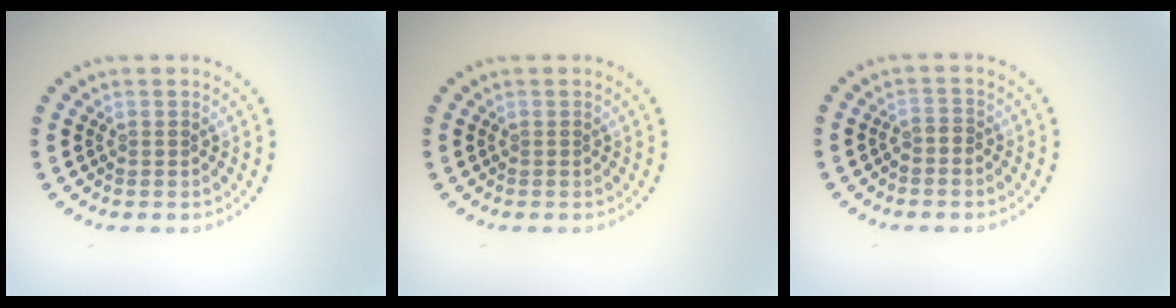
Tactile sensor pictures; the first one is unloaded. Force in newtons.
{"total": 0.0}
{"total": 0.6, "press": 0.4, "slide": 0.4}